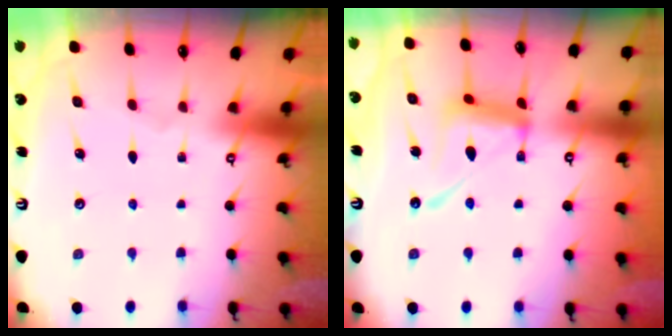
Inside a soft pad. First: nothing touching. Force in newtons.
{"total": 13.6, "press": 13.5, "slide": 1.2}